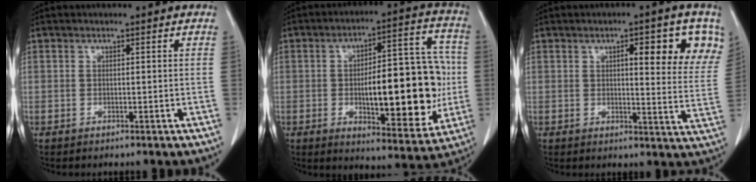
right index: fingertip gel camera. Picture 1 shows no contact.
{"total": 19.2, "force": [-2.0, 6.1, 18.1], "torque": [-0.254, 0.022, -0.021]}
{"total": 11.3, "force": [5.4, 2.6, 9.6], "torque": [-0.109, -0.004, 0.059]}